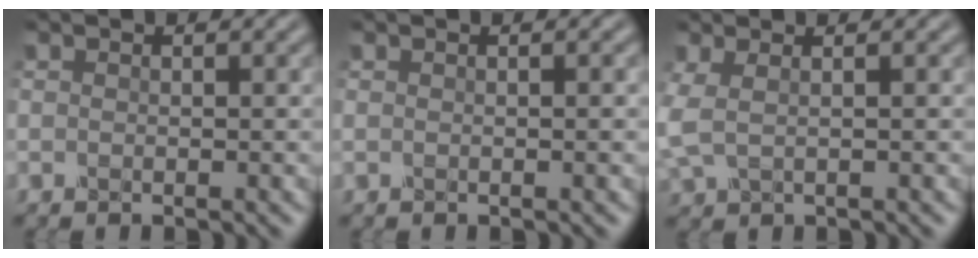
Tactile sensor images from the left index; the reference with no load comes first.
{"total": 0.9, "force": [0.1, 0.2, 0.9], "torque": [-0.009, 0.004, -0.001]}
{"total": 2.0, "force": [0.5, 0.8, 1.8], "torque": [-0.047, 0.006, 0.008]}